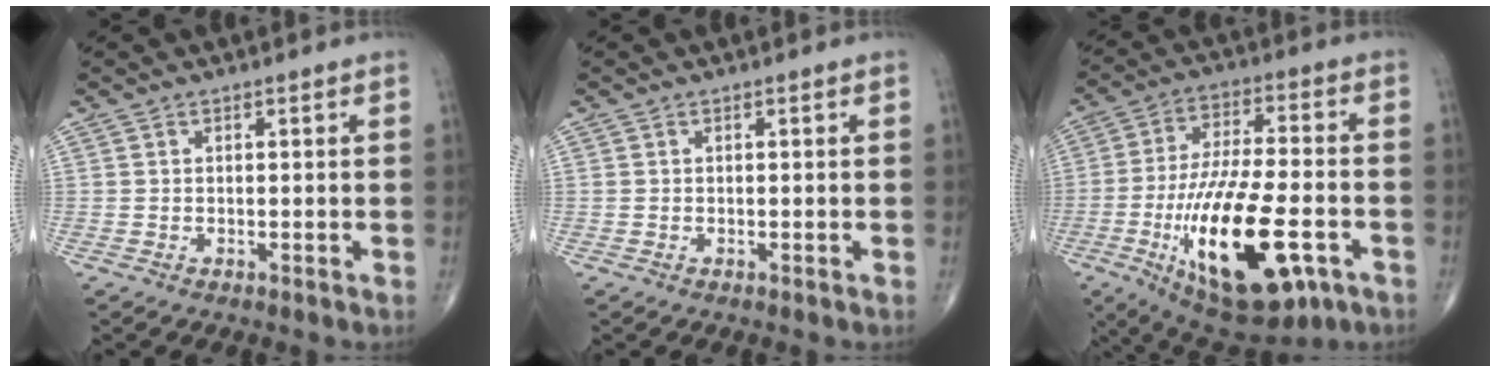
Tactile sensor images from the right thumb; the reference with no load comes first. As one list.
[{"total": 0.0}, {"total": 24.2, "force": [-8.1, 9.4, 20.8], "torque": [-0.394, 0.007, -0.119]}]